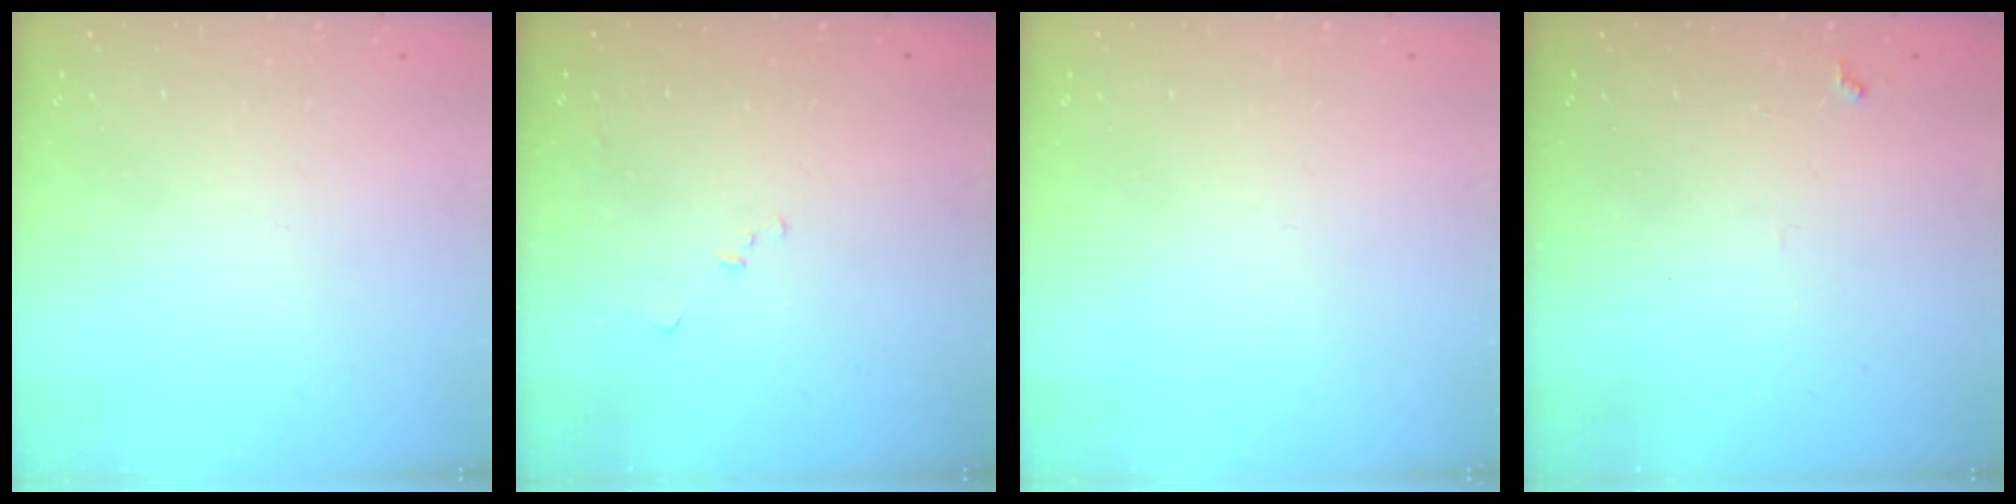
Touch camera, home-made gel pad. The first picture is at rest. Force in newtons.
{"total": 6.5, "press": 6.4, "slide": 0.7}
{"total": 0.0}
{"total": 4.9, "press": 4.8, "slide": 0.4}